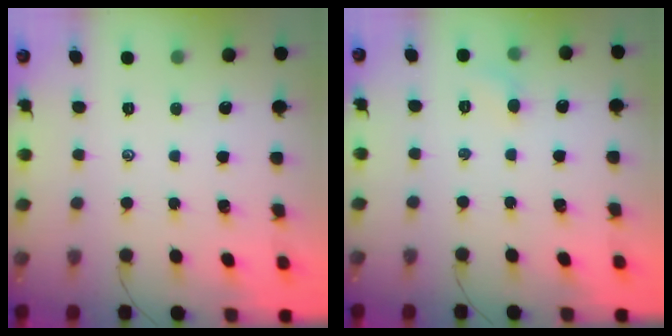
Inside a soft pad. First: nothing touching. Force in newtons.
{"total": 4.6, "press": 4.3, "slide": 1.6}